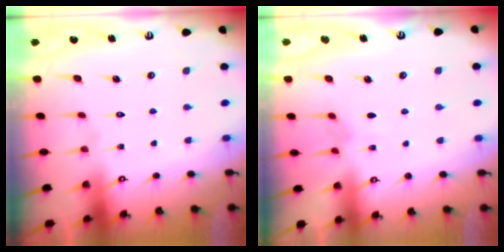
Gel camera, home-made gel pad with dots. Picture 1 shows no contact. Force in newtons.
{"total": 3.0, "press": 3.0, "slide": 0.5}